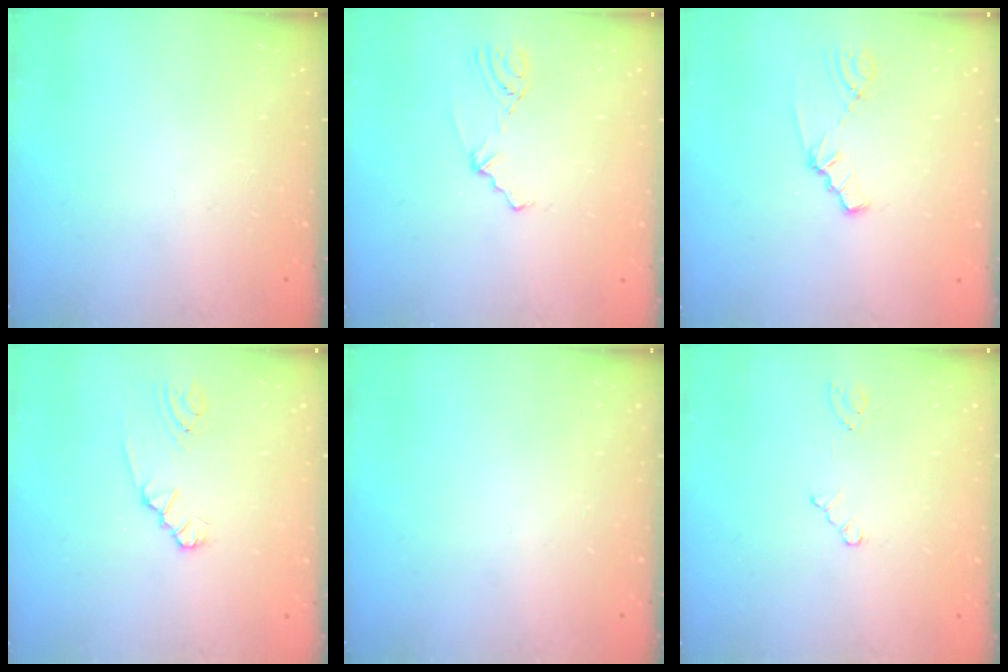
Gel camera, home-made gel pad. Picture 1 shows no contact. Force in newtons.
{"total": 2.3, "press": 1.7, "slide": 1.5}
{"total": 1.5, "press": 1.5, "slide": 0.3}
{"total": 1.9, "press": 1.9, "slide": 0.2}
{"total": 0.0}
{"total": 2.8, "press": 2.8, "slide": 0.4}